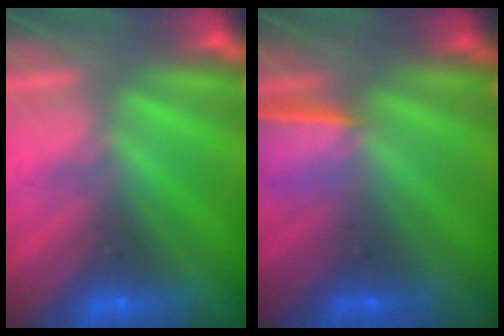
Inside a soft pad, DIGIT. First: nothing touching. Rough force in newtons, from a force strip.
{"total": 1.5}